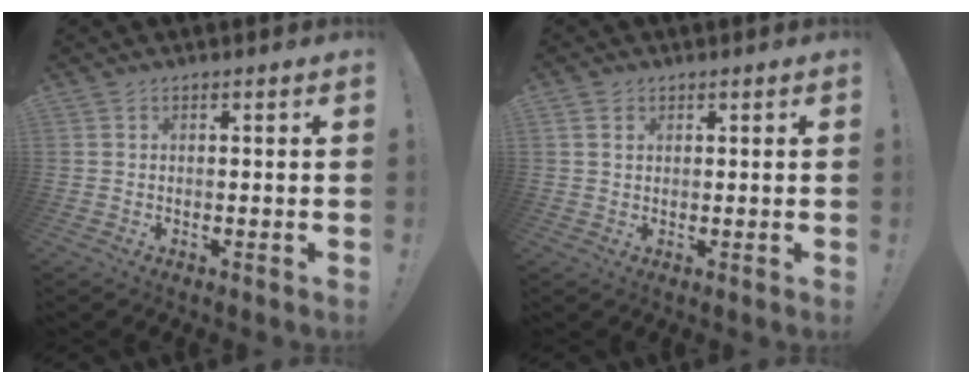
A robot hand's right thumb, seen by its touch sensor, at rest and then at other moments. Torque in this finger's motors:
{"motor_torque": [0.18, -0.23, 0.15, 0.08, -0.04]}